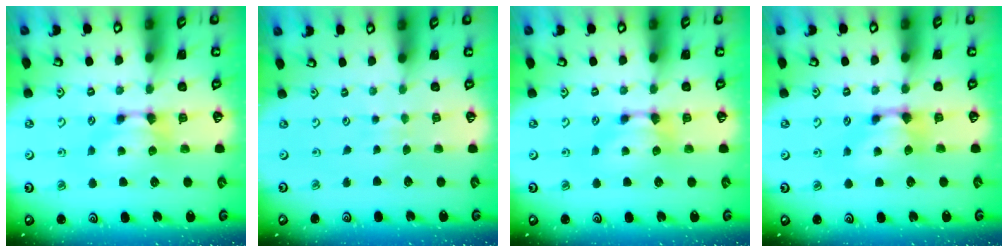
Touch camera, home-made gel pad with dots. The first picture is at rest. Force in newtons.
{"total": 4.1, "press": 4.1, "slide": 0.1}
{"total": 0.0}
{"total": 0.9, "press": 0.5, "slide": 0.8}